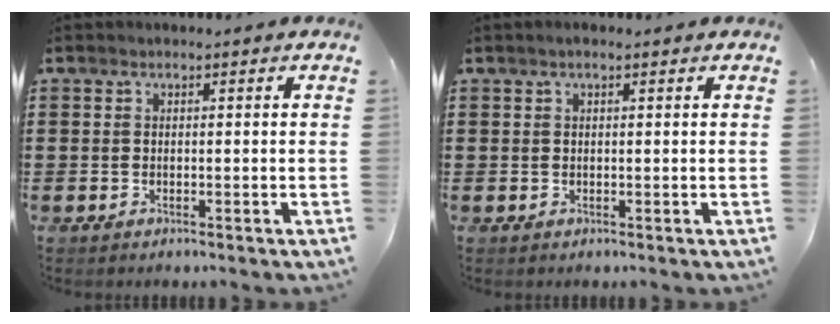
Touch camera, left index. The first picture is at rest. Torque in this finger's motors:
{"motor_torque": [0.22, 0.70, -0.04, 0.00]}